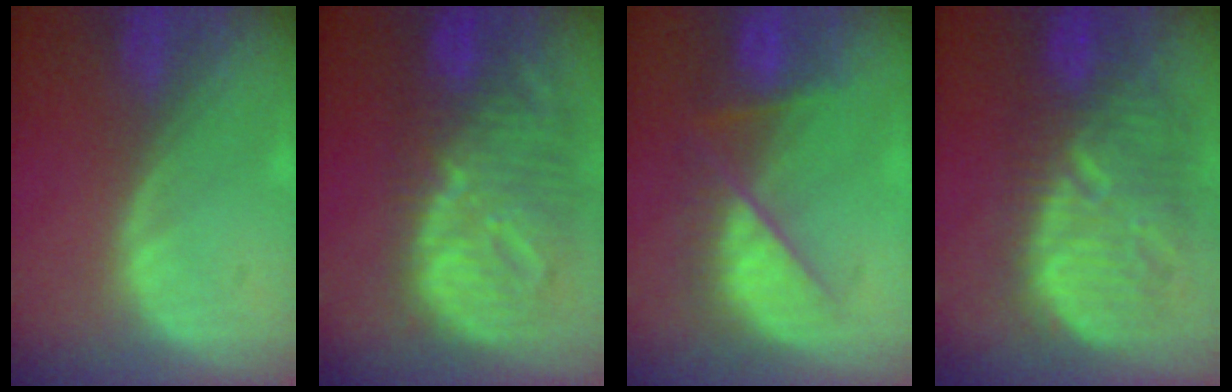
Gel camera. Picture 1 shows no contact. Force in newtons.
{"total": 12.6, "press": 11.0, "slide": 6.2}
{"total": 7.3, "press": 7.3, "slide": 0.6}
{"total": 12.3, "press": 11.2, "slide": 5.1}